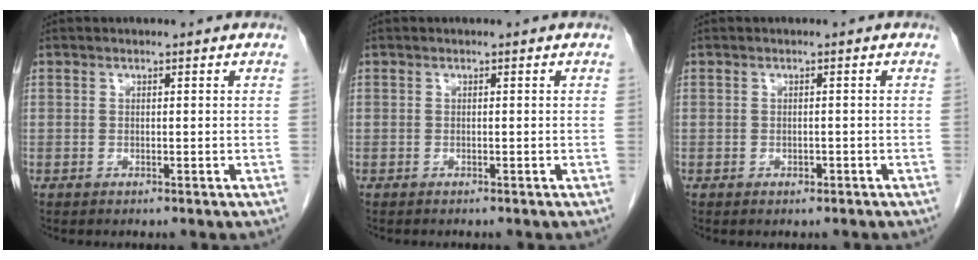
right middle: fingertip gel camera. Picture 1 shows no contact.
{"total": 0.7, "force": [-0.7, 0.2, 0.3], "torque": [-0.006, 0.000, -0.009]}
{"total": 0.6, "force": [-0.4, 0.4, 0.3], "torque": [-0.012, -0.001, -0.004]}